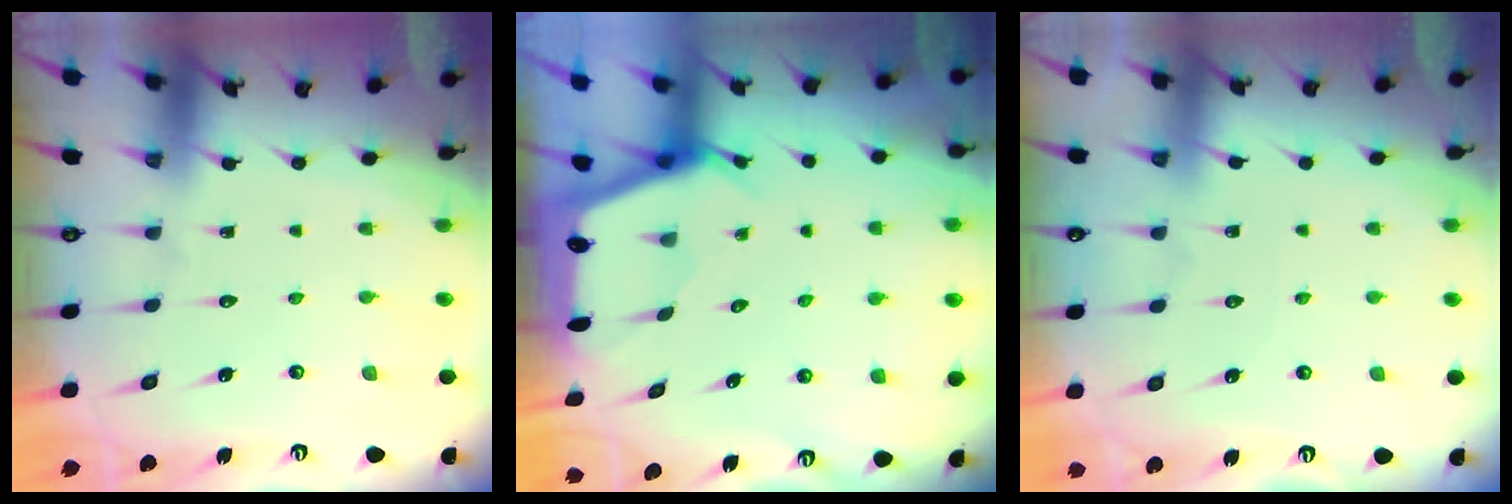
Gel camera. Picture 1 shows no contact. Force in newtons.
{"total": 2.3, "press": 2.3, "slide": 0.3}
{"total": 2.3, "press": 2.3, "slide": 0.3}